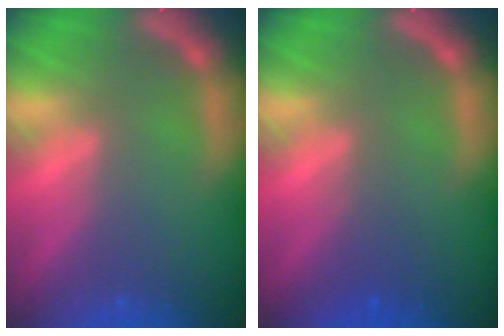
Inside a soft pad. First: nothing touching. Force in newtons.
{"total": 1.5}